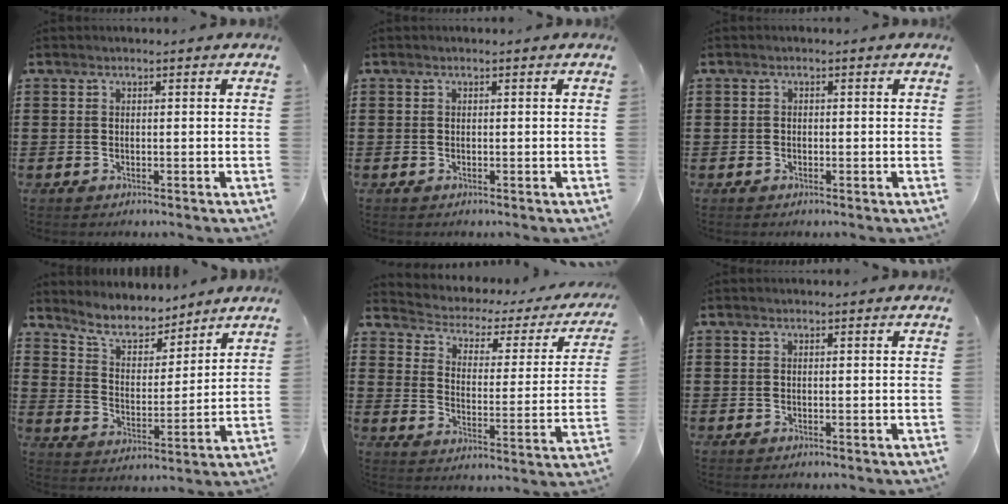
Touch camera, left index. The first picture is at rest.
{"total": 0.0}
{"total": 0.6, "force": [-0.3, 0.5, 0.2], "torque": [-0.005, 0.001, -0.006]}
{"total": 6.8, "force": [6.3, 1.7, 2.0], "torque": [-0.068, -0.032, 0.112]}
{"total": 2.1, "force": [1.4, 1.4, 0.8], "torque": [-0.032, -0.016, 0.014]}
{"total": 0.0}